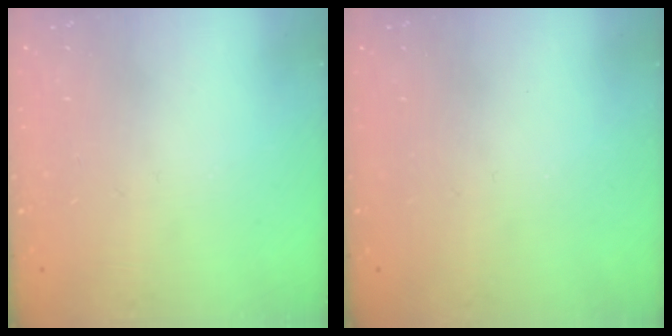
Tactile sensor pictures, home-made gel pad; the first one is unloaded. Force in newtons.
{"total": 0.0}